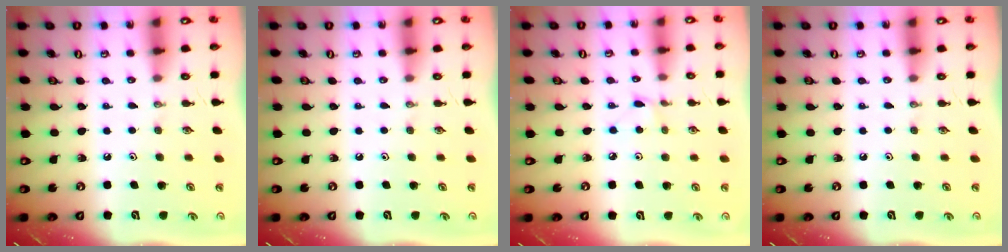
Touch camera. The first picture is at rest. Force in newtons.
{"total": 0.0}
{"total": 2.8, "press": 2.7, "slide": 0.4}
{"total": 0.0}